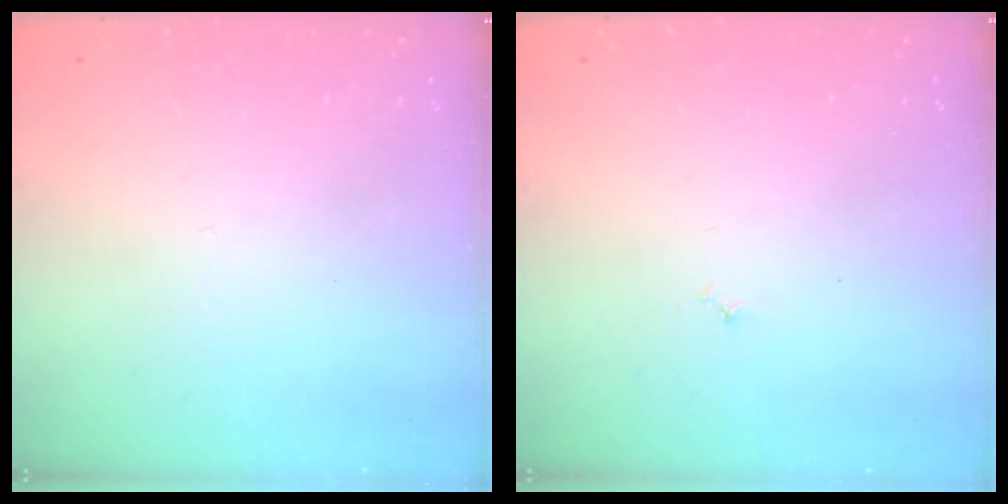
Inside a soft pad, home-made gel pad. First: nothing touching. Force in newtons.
{"total": 3.0, "press": 2.9, "slide": 0.3}